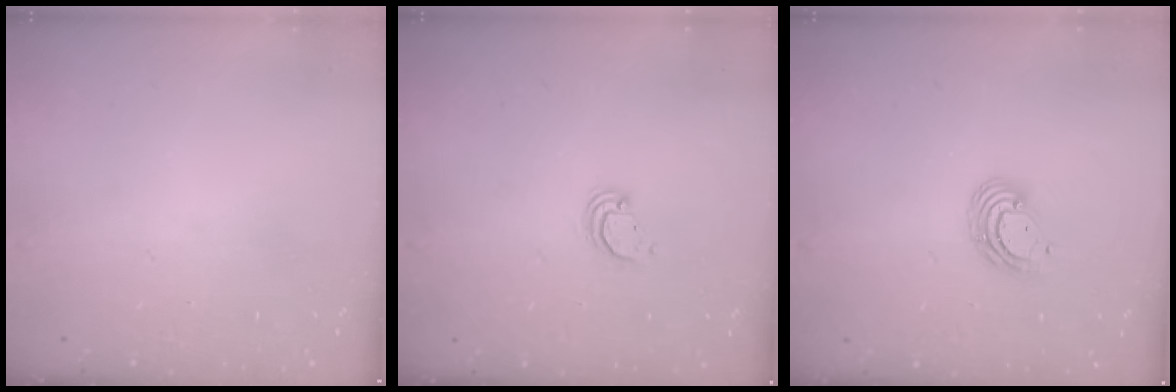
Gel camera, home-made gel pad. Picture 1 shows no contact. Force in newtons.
{"total": 3.4, "press": 3.4, "slide": 0.2}
{"total": 5.8, "press": 5.8, "slide": 0.4}